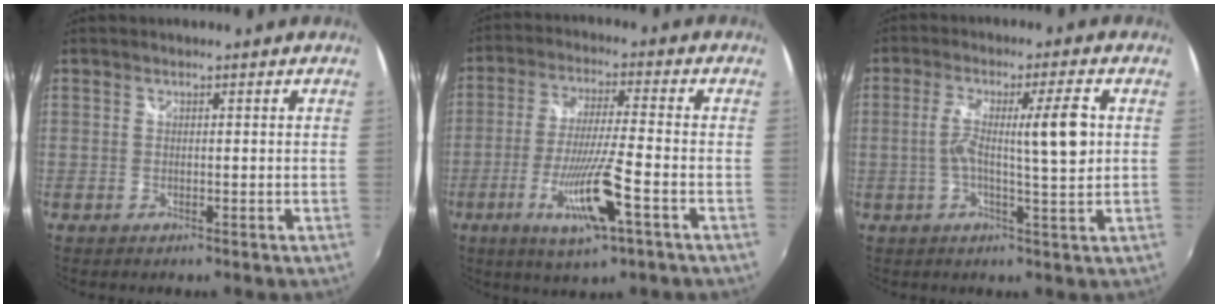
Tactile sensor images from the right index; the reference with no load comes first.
{"total": 12.6, "force": [-5.2, 1.1, 11.4], "torque": [-0.224, -0.021, -0.094]}
{"total": 8.7, "force": [0.3, 0.1, 8.7], "torque": [-0.145, -0.001, 0.005]}